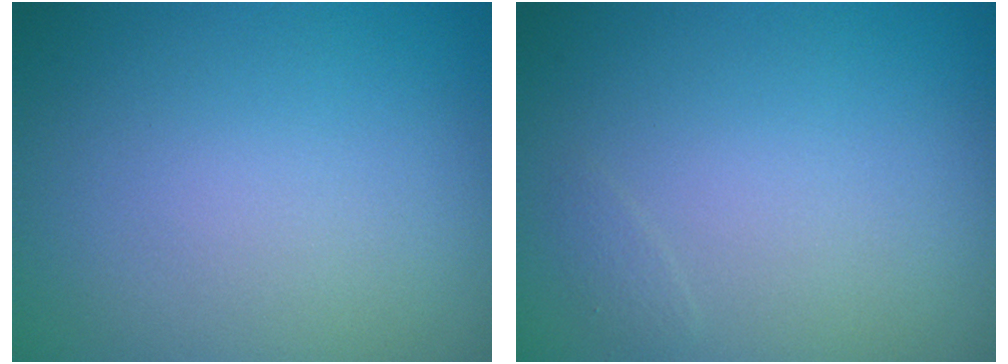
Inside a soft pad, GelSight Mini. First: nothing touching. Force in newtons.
{"total": 0.5, "press": 0.5, "slide": 0.1}